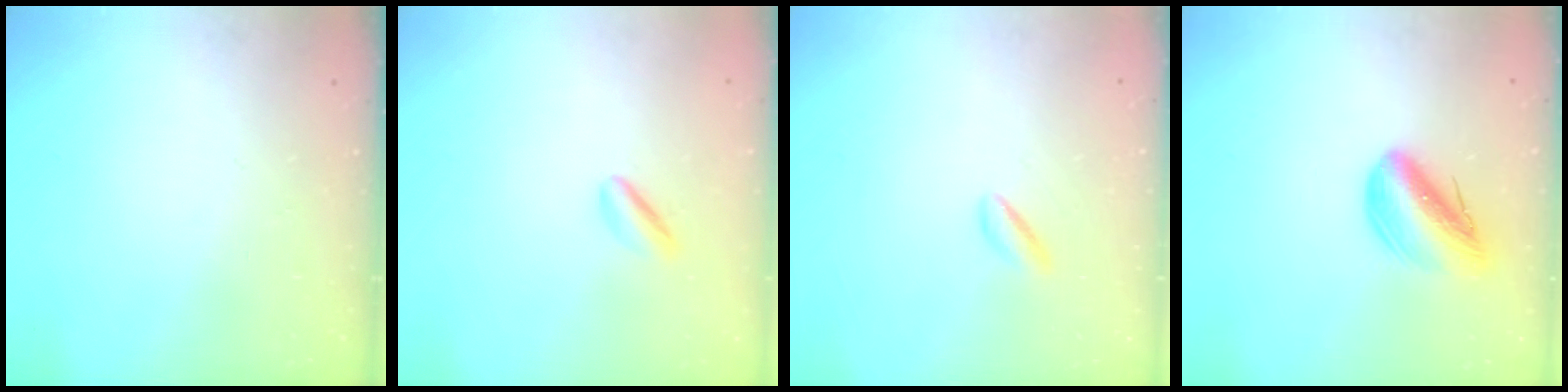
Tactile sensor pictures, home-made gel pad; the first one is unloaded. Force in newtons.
{"total": 2.8, "press": 2.6, "slide": 1.2}
{"total": 1.8, "press": 1.6, "slide": 0.9}
{"total": 11.5, "press": 11.2, "slide": 2.8}